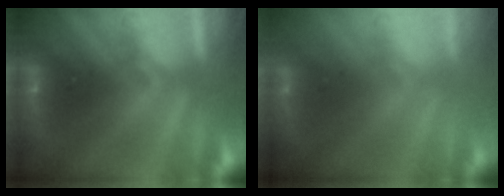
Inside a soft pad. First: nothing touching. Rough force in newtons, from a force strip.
{"total": 2.9}